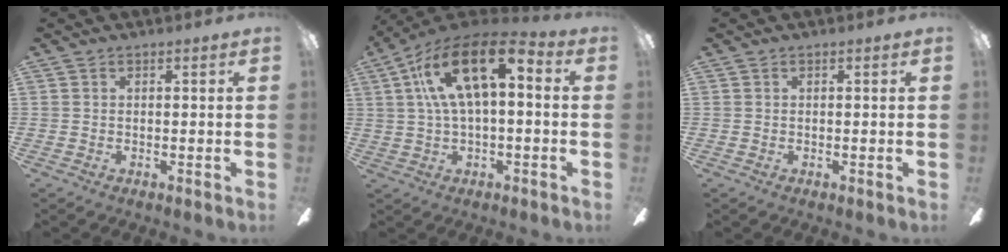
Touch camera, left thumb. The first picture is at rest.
{"total": 18.2, "force": [5.9, 8.6, 15.0], "torque": [-0.262, -0.013, 0.095]}
{"total": 0.0}